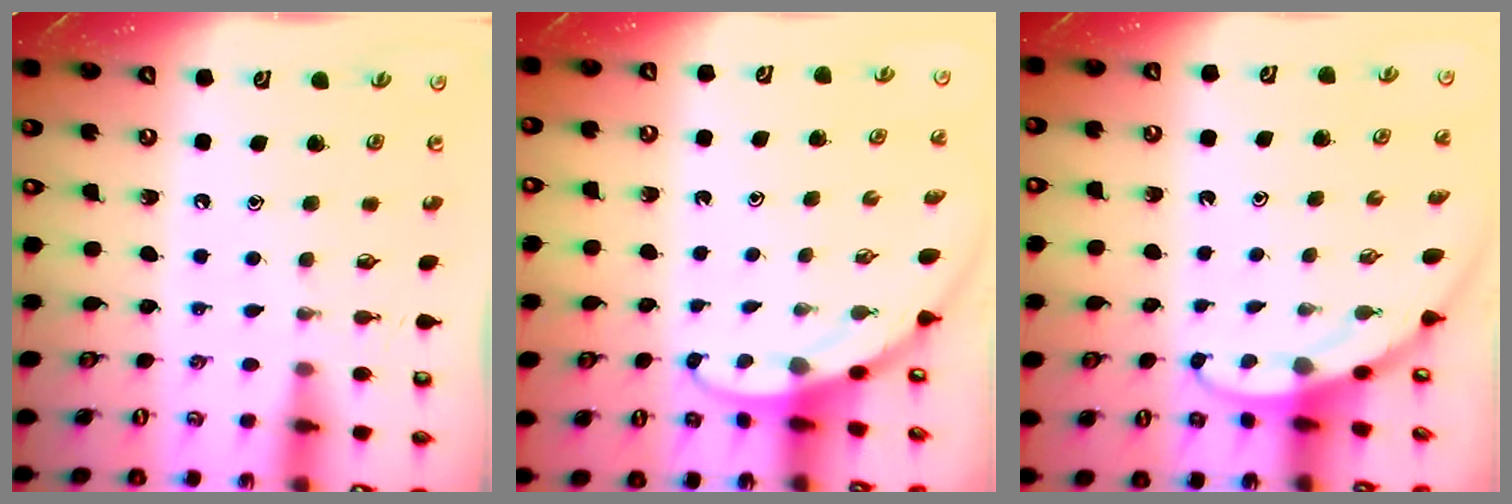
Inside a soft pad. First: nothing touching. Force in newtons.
{"total": 3.3, "press": 3.3, "slide": 0.1}
{"total": 3.3, "press": 3.3, "slide": 0.1}